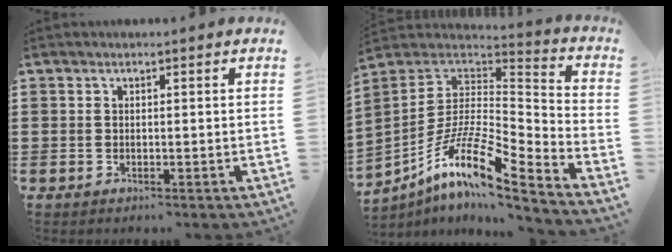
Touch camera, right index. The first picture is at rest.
{"total": 11.6, "force": [-7.0, 2.3, 9.0], "torque": [-0.185, -0.010, -0.143]}